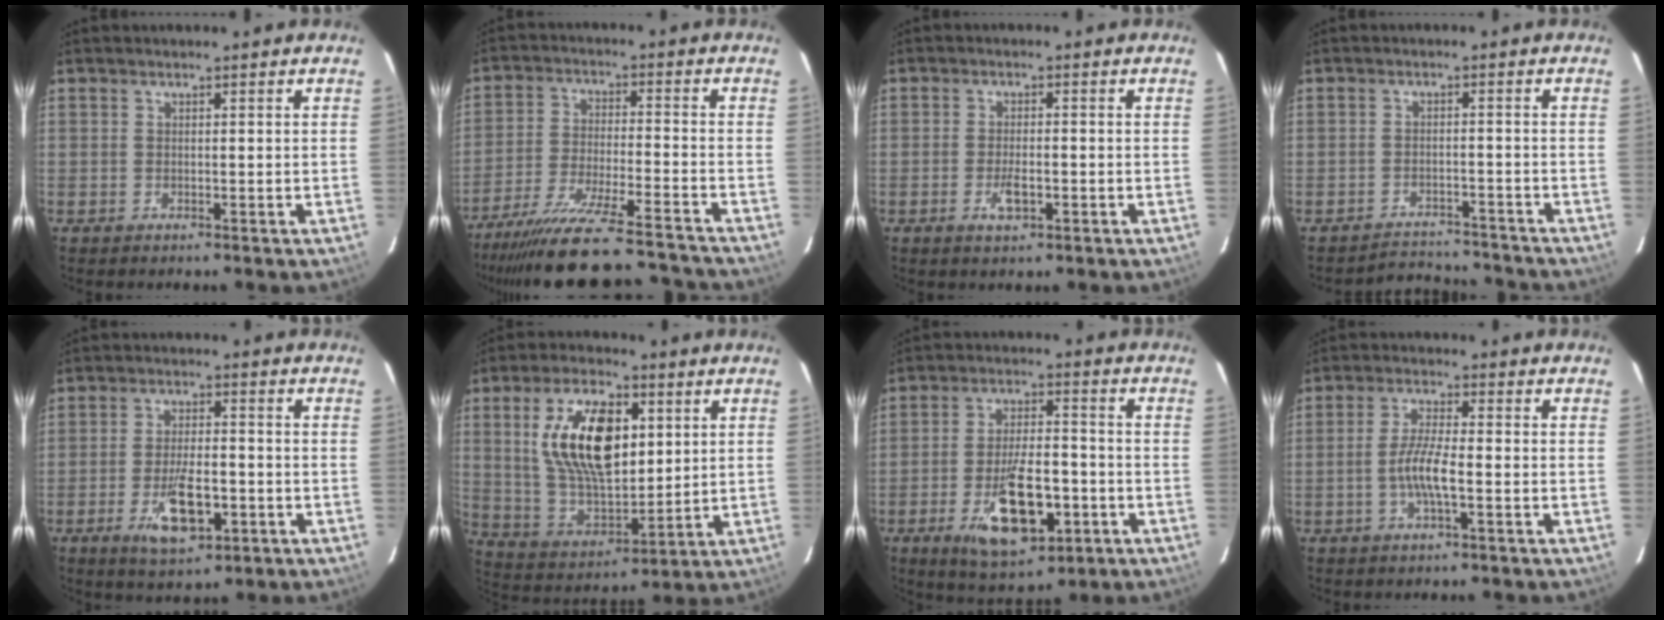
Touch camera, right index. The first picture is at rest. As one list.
[{"total": 24.5, "force": [-22.4, 1.9, 9.9], "torque": [-0.187, -0.057, -0.340]}, {"total": 3.9, "force": [-1.5, 1.5, 3.2], "torque": [-0.063, -0.004, -0.024]}, {"total": 7.7, "force": [-7.4, 2.2, 0.4], "torque": [-0.019, 0.020, -0.100]}, {"total": 9.6, "force": [-3.8, 3.6, 8.0], "torque": [-0.156, -0.010, -0.060]}, {"total": 18.6, "force": [5.1, 9.2, 15.3], "torque": [-0.291, 0.011, 0.107]}, {"total": 14.5, "force": [-5.5, 6.0, 12.0], "torque": [-0.223, -0.006, -0.080]}, {"total": 6.0, "force": [-1.8, 0.9, 5.6], "torque": [-0.115, 0.002, -0.036]}]